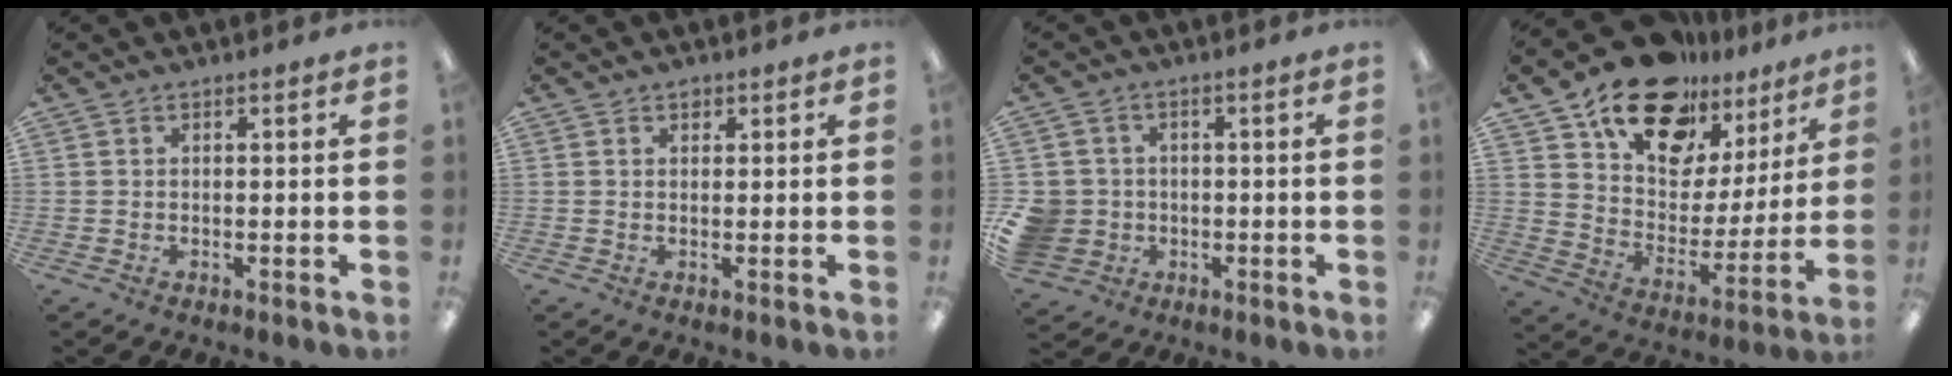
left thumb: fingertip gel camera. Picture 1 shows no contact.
{"total": 1.3, "force": [0.8, 0.8, 0.6], "torque": [-0.005, -0.003, 0.013]}
{"total": 7.1, "force": [-1.3, 6.7, 2.1], "torque": [-0.065, 0.014, -0.021]}
{"total": 19.0, "force": [14.1, 10.4, 7.4], "torque": [-0.132, -0.089, 0.252]}